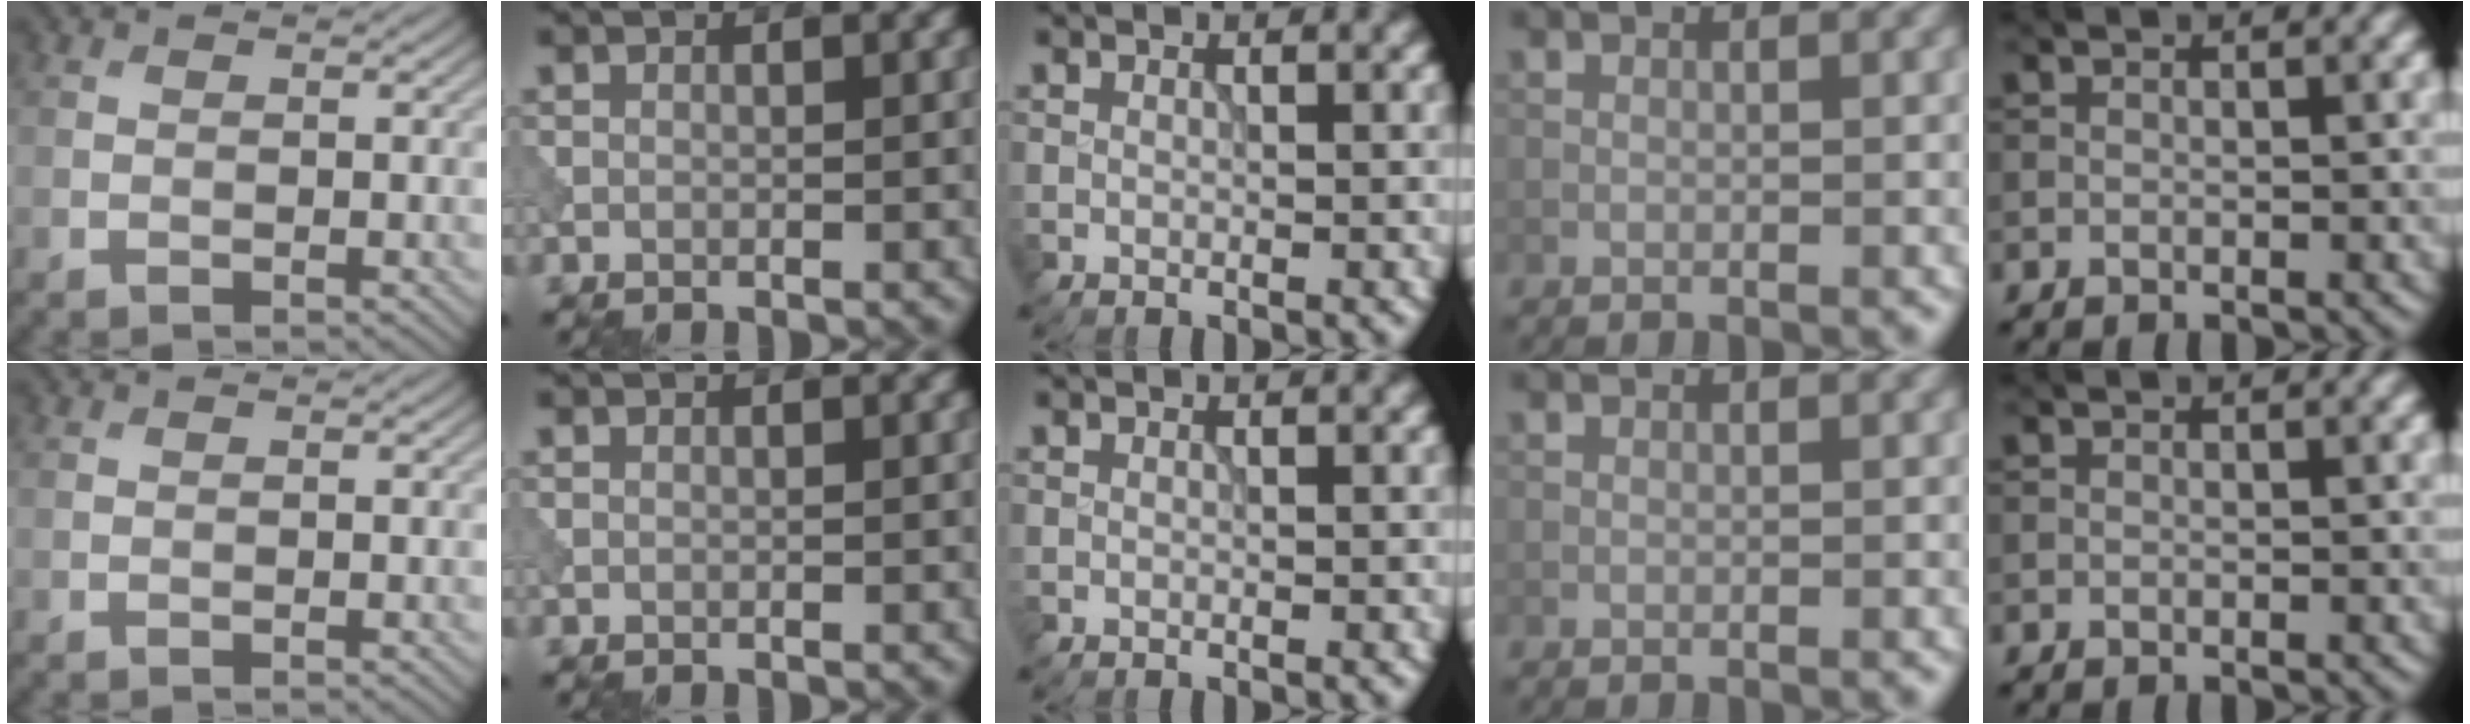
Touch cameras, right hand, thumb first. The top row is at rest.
{}